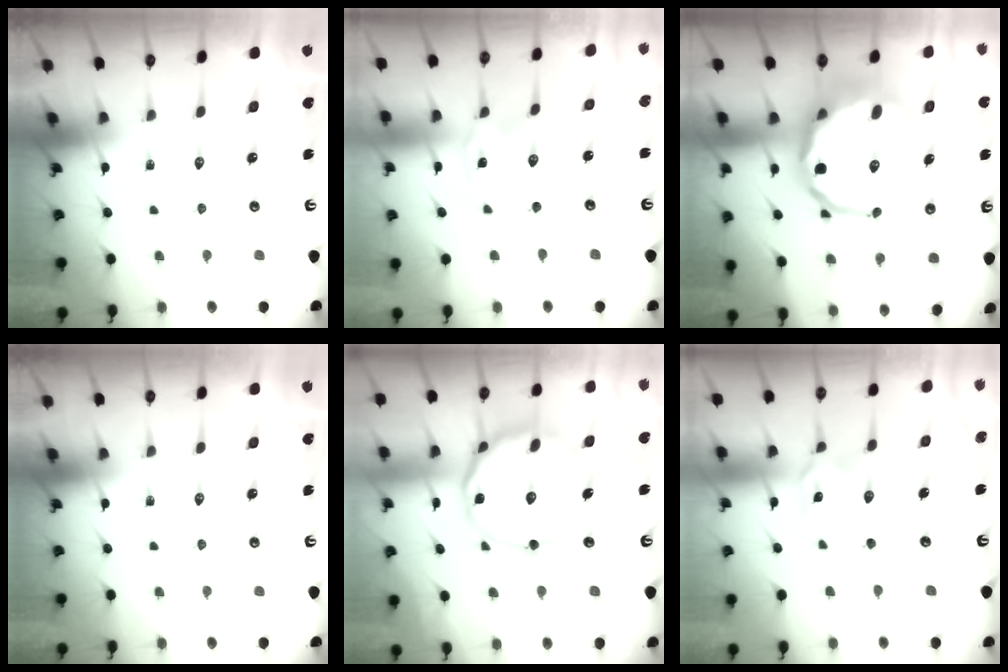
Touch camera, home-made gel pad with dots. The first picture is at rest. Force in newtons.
{"total": 0.0}
{"total": 10.5, "press": 10.2, "slide": 2.7}
{"total": 0.0}
{"total": 14.4, "press": 14.3, "slide": 1.1}
{"total": 2.4, "press": 2.4, "slide": 0.4}